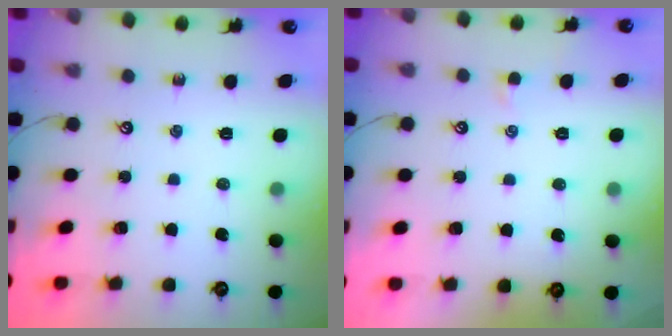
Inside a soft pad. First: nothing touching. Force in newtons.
{"total": 1.1, "press": 1.1, "slide": 0.4}